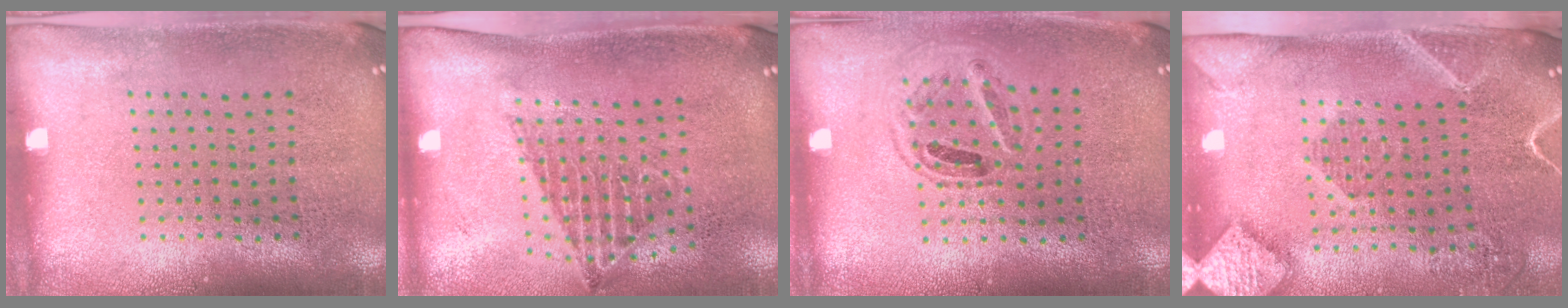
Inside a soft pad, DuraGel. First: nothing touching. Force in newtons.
{"total": 1.5, "press": 1.1, "slide": 0.9}
{"total": 0.9, "press": 0.8, "slide": 0.3}
{"total": 2.5, "press": 1.9, "slide": 1.7}